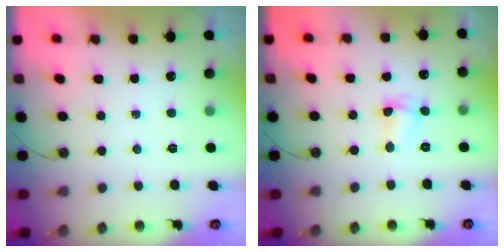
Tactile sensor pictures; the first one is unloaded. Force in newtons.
{"total": 2.4, "press": 2.4, "slide": 0.3}